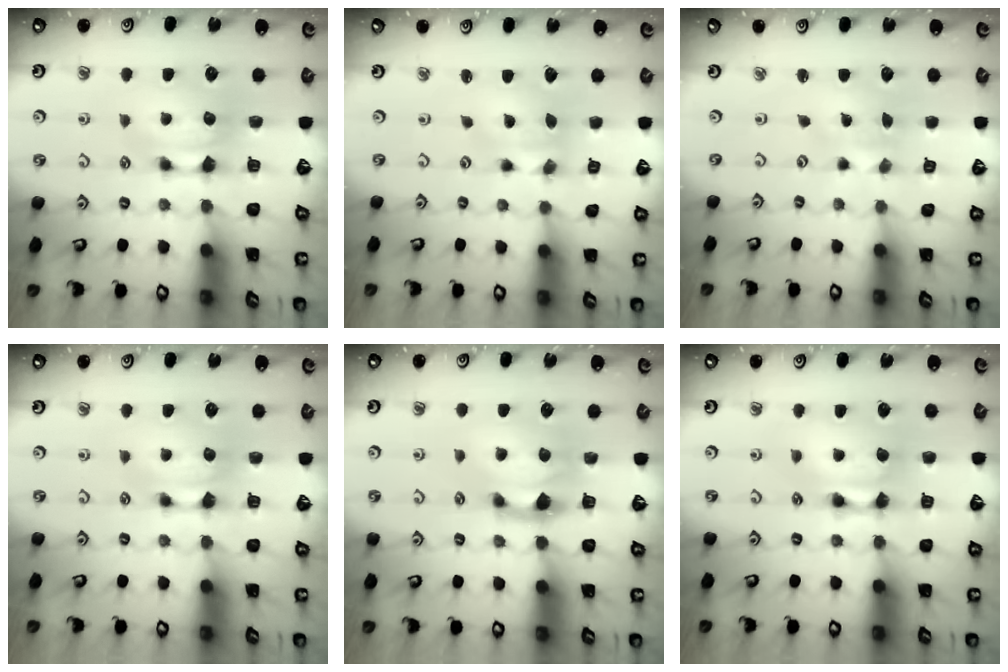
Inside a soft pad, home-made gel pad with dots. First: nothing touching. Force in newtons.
{"total": 2.0, "press": 1.3, "slide": 1.5}
{"total": 4.0, "press": 4.0, "slide": 0.8}
{"total": 0.0}
{"total": 1.2, "press": 0.5, "slide": 1.1}
{"total": 1.7, "press": 1.7, "slide": 0.1}